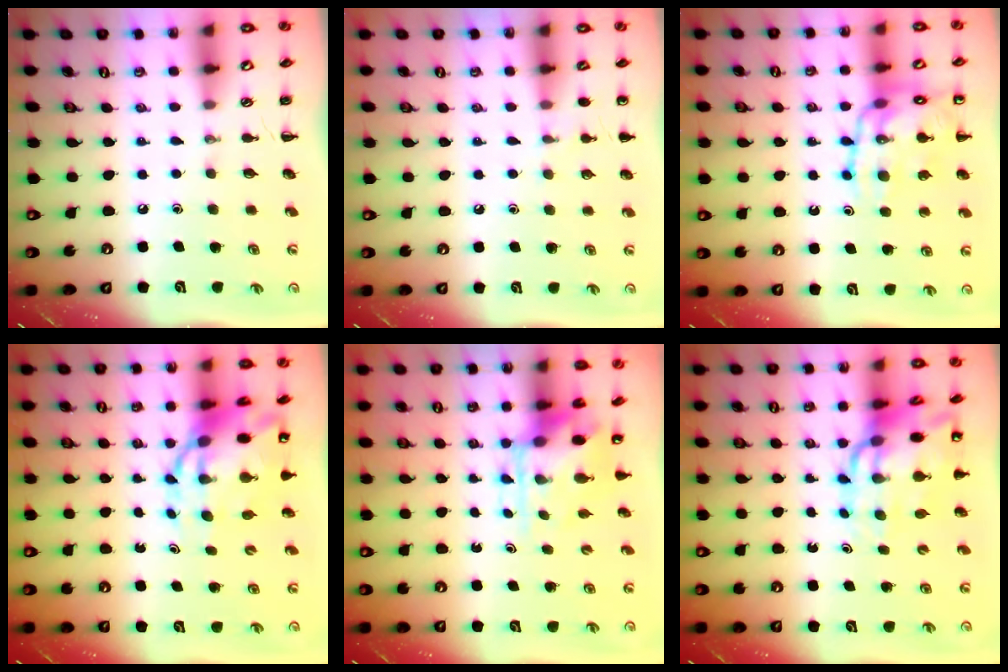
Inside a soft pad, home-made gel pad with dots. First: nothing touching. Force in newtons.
{"total": 6.5, "press": 6.2, "slide": 1.9}
{"total": 15.5, "press": 15.3, "slide": 2.0}
{"total": 11.7, "press": 11.3, "slide": 3.0}
{"total": 6.2, "press": 6.1, "slide": 1.4}
{"total": 15.0, "press": 14.4, "slide": 4.1}